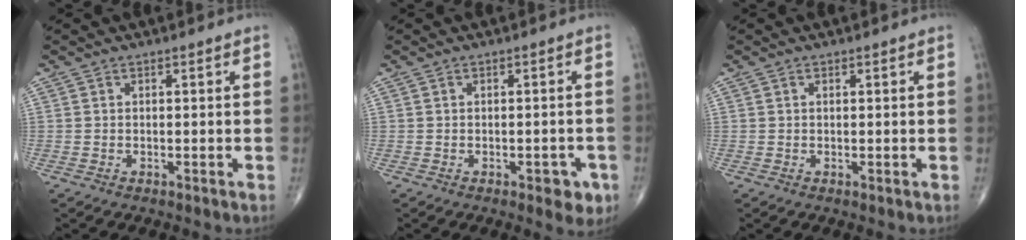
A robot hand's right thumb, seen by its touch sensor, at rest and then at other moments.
{"total": 4.0, "force": [-1.8, 1.9, 3.0], "torque": [-0.018, 0.004, -0.017]}
{"total": 0.0}